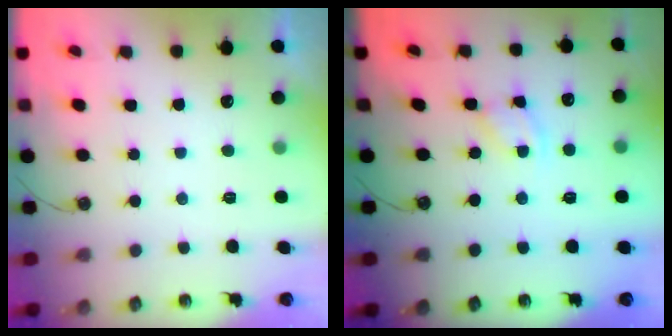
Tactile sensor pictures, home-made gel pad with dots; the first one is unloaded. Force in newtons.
{"total": 2.7, "press": 2.7, "slide": 0.1}